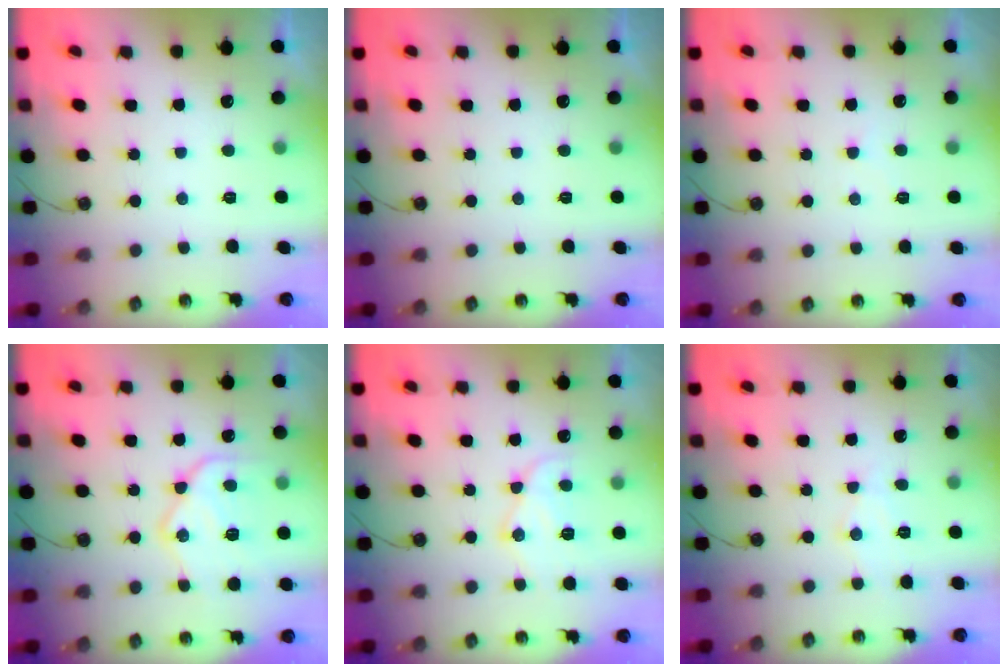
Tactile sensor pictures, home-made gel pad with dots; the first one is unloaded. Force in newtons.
{"total": 0.0}
{"total": 4.0, "press": 3.9, "slide": 0.5}
{"total": 18.2, "press": 18.1, "slide": 1.8}
{"total": 13.5, "press": 13.5, "slide": 1.0}
{"total": 7.0, "press": 7.0, "slide": 0.4}